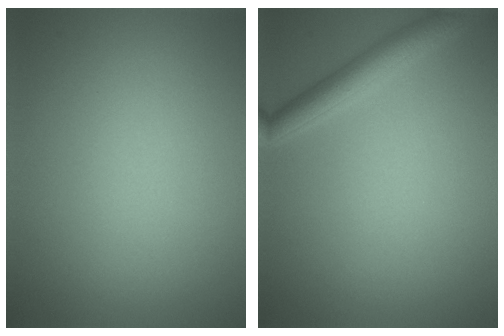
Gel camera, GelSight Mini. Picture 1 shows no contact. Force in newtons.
{"total": 2.8, "press": 2.8, "slide": 0.1}